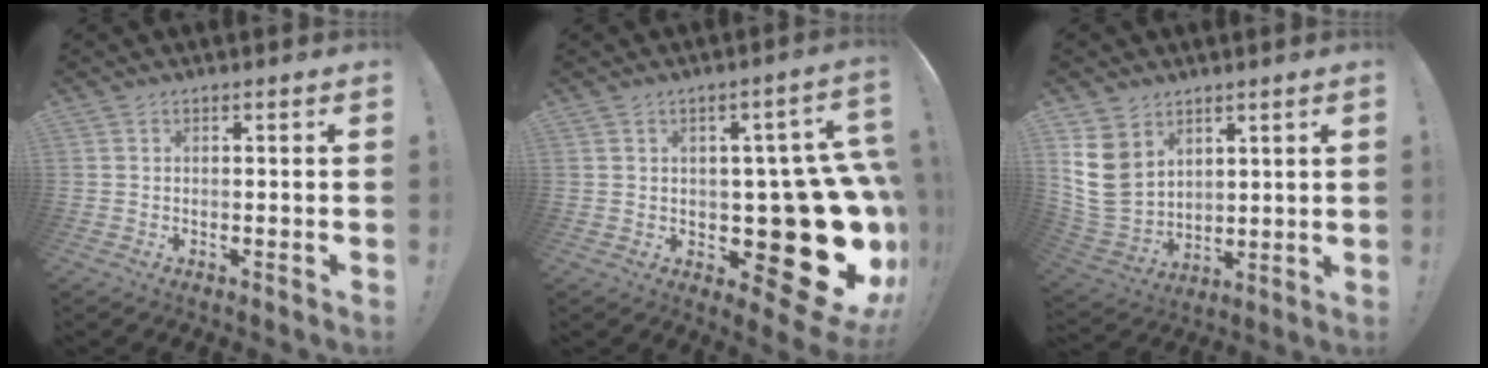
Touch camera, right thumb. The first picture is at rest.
{"total": 23.8, "force": [-2.9, 11.8, 20.5], "torque": [-0.261, 0.005, -0.020]}
{"total": 12.8, "force": [5.3, 10.1, 5.9], "torque": [-0.128, -0.032, 0.111]}